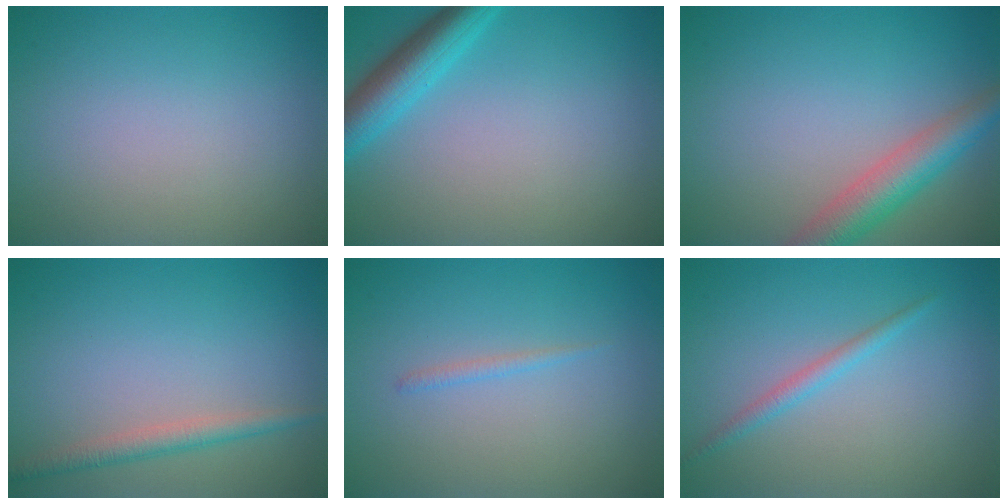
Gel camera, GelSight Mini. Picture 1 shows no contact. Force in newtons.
{"total": 4.2, "press": 4.2, "slide": 0.2}
{"total": 4.7, "press": 4.7, "slide": 0.2}
{"total": 2.1, "press": 2.1, "slide": 0.0}
{"total": 0.7, "press": 0.7, "slide": 0.1}
{"total": 1.5, "press": 1.5, "slide": 0.1}